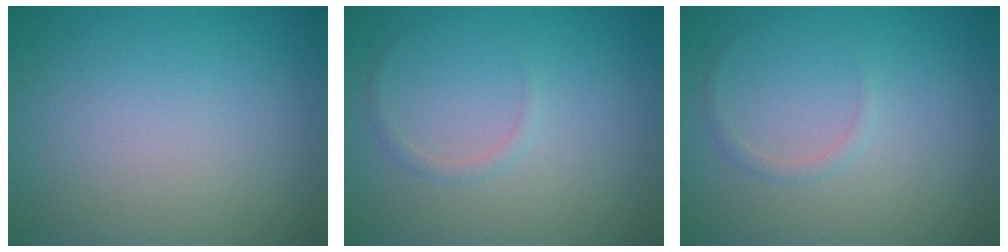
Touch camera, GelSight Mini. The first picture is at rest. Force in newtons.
{"total": 0.7, "press": 0.7, "slide": 0.1}
{"total": 0.7, "press": 0.7, "slide": 0.1}